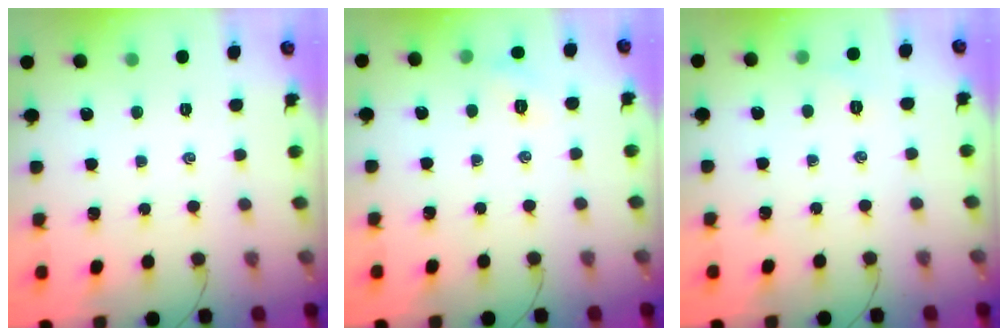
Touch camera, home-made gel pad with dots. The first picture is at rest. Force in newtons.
{"total": 5.1, "press": 4.9, "slide": 1.5}
{"total": 3.5, "press": 3.4, "slide": 0.9}